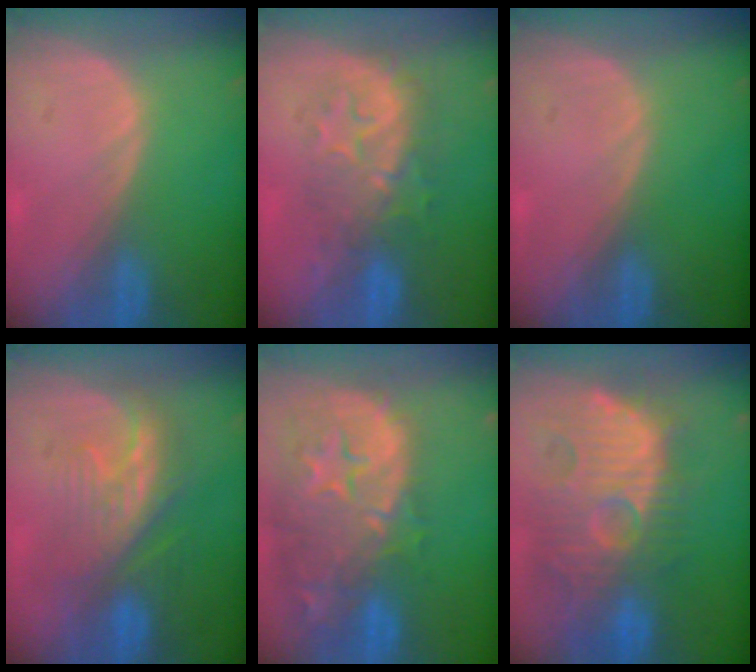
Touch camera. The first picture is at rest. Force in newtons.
{"total": 8.1, "press": 8.0, "slide": 1.1}
{"total": 0.0}
{"total": 8.0, "press": 7.9, "slide": 1.5}
{"total": 15.3, "press": 12.2, "slide": 9.1}
{"total": 13.3, "press": 12.4, "slide": 4.9}